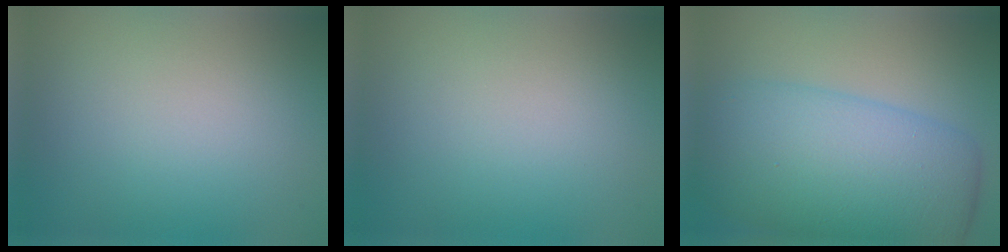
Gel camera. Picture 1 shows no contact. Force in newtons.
{"total": 0.0}
{"total": 11.2, "press": 11.2, "slide": 0.3}